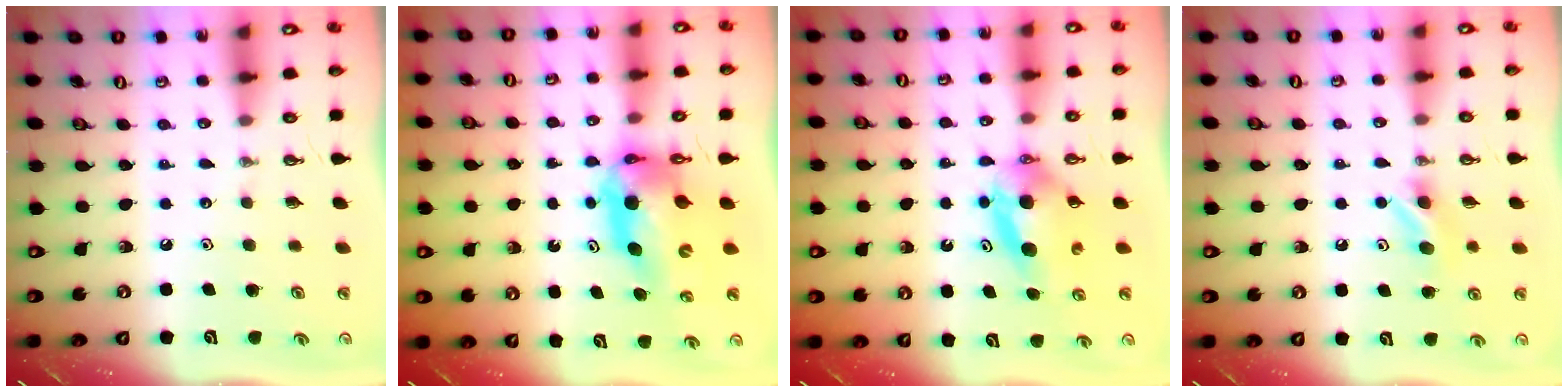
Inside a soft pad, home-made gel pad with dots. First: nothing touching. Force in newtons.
{"total": 9.5, "press": 9.5, "slide": 1.0}
{"total": 6.8, "press": 5.7, "slide": 3.6}
{"total": 5.7, "press": 5.5, "slide": 1.5}